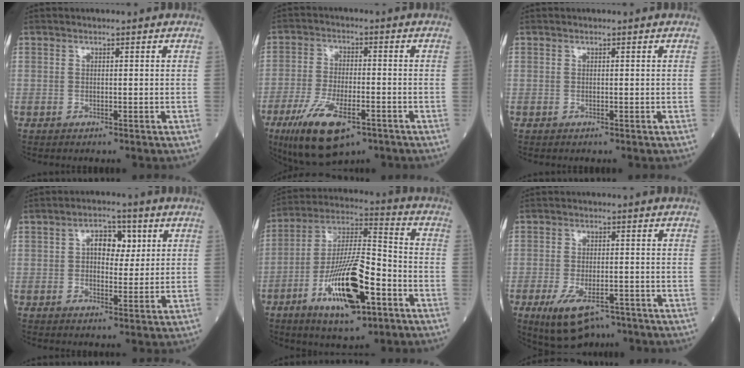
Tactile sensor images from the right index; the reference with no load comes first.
{"total": 11.9, "force": [-6.6, 4.0, 9.1], "torque": [-0.175, -0.018, -0.108]}
{"total": 0.0}
{"total": 5.6, "force": [1.6, 3.2, 4.3], "torque": [-0.064, 0.015, 0.023]}
{"total": 17.1, "force": [-7.1, 4.4, 15.0], "torque": [-0.289, -0.001, -0.116]}
{"total": 8.7, "force": [-5.5, 3.6, 5.7], "torque": [-0.100, -0.011, -0.084]}